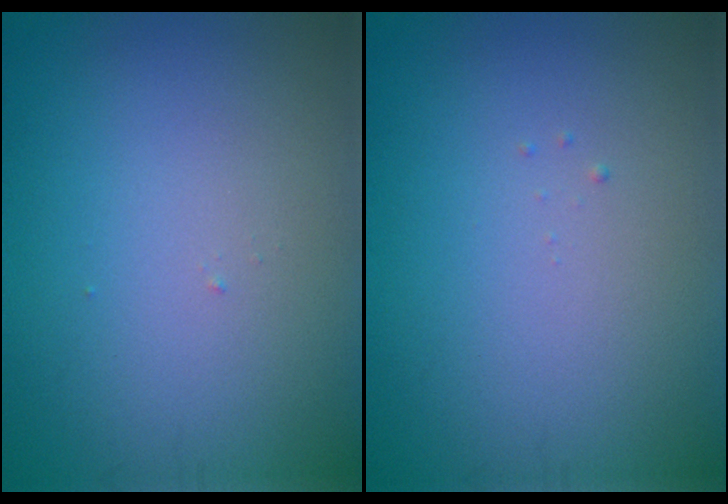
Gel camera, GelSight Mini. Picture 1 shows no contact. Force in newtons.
{"total": 0.0}